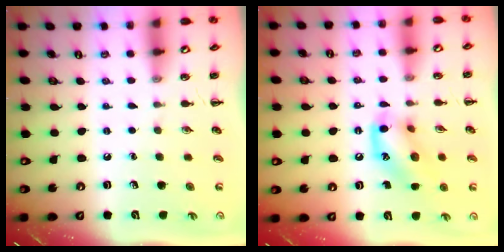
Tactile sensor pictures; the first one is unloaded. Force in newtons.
{"total": 13.9, "press": 13.7, "slide": 2.3}